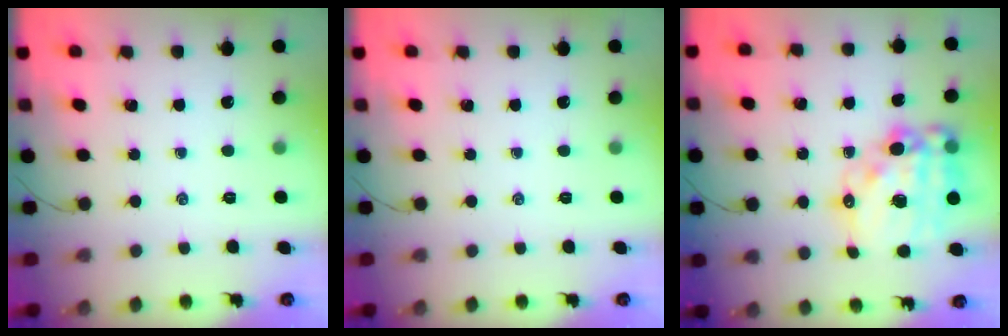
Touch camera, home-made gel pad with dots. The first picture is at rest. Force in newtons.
{"total": 0.0}
{"total": 21.1, "press": 20.7, "slide": 4.4}